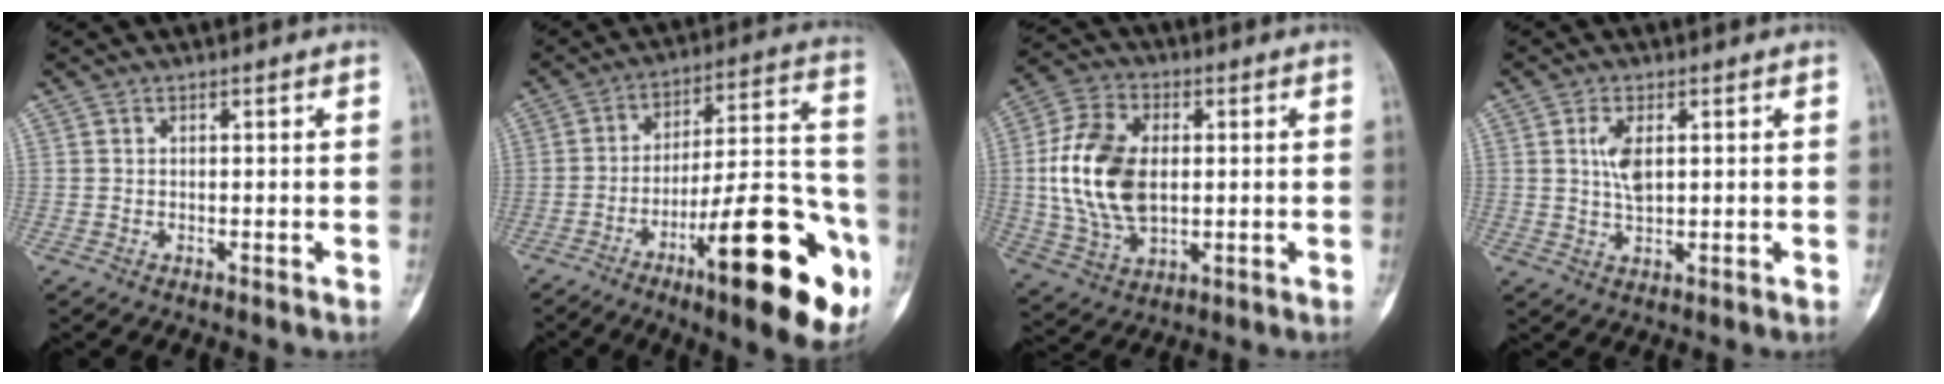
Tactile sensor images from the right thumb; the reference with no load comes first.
{"total": 25.5, "force": [-11.2, 6.6, 21.9], "torque": [-0.266, 0.064, -0.162]}
{"total": 16.4, "force": [0.9, 10.4, 12.6], "torque": [-0.237, 0.002, 0.021]}
{"total": 4.7, "force": [1.0, 2.3, 4.0], "torque": [-0.076, -0.004, 0.020]}